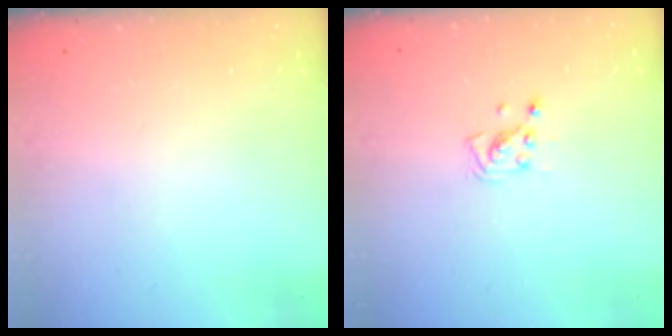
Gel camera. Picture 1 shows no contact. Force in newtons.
{"total": 4.3, "press": 4.1, "slide": 1.2}